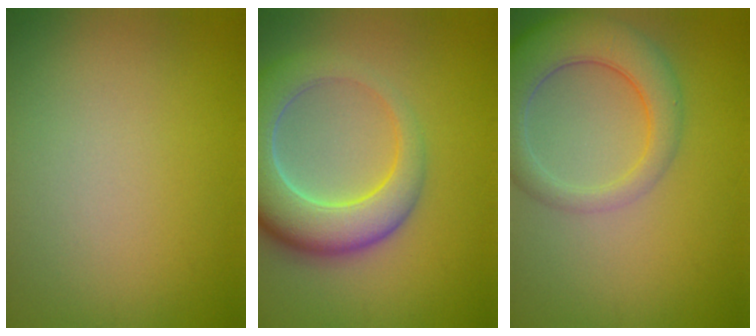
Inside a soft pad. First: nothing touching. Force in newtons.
{"total": 8.8, "press": 8.8, "slide": 1.0}
{"total": 6.4, "press": 6.3, "slide": 0.7}